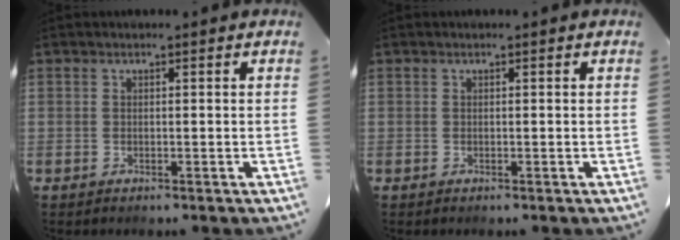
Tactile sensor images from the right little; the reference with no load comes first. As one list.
[{"total": 0.0}]